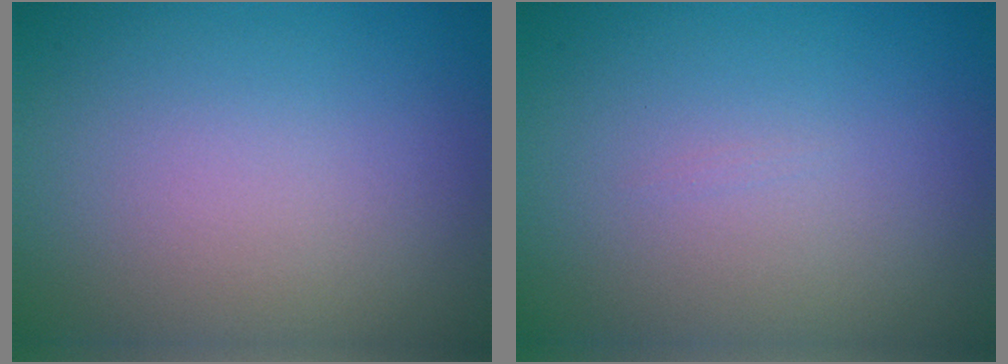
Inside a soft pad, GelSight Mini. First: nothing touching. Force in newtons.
{"total": 0.0}